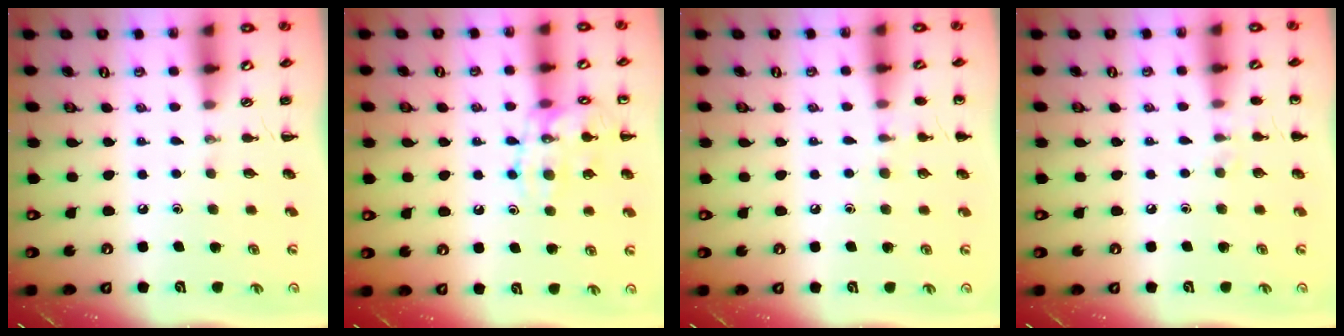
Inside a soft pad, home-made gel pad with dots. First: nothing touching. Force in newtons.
{"total": 12.8, "press": 12.7, "slide": 1.0}
{"total": 5.9, "press": 5.6, "slide": 1.8}
{"total": 5.1, "press": 4.9, "slide": 1.7}